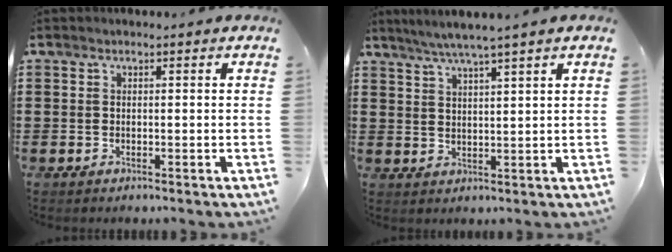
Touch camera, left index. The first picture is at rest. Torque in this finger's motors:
{"motor_torque": [2.14, 0.00, 0.18, 0.07]}